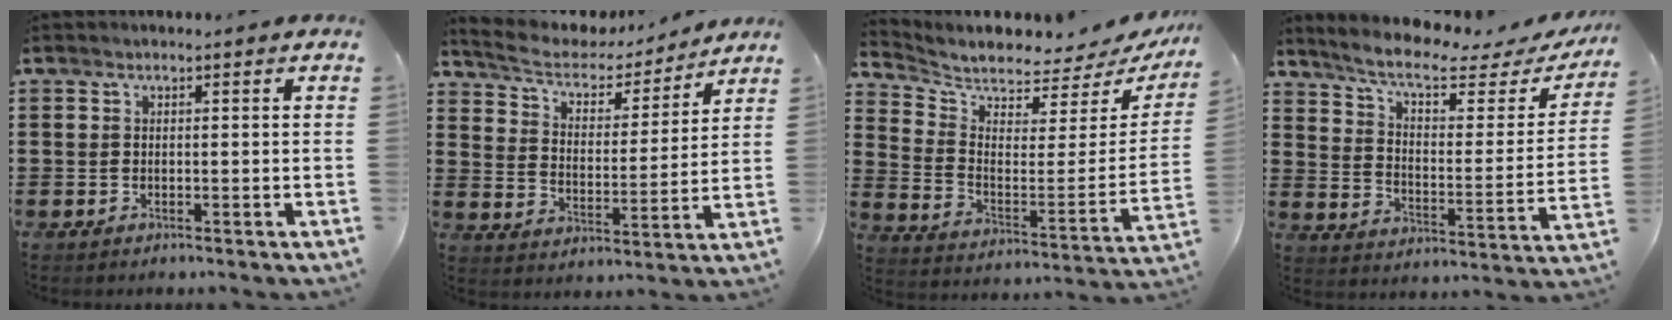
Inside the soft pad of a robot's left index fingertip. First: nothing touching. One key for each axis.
{"total": 5.3, "fx": 4.6, "fy": 1.8, "fz": 1.7, "tx": -0.061, "ty": -0.028, "tz": 0.073}
{"total": 4.3, "fx": 4.2, "fy": 0.3, "fz": 0.8, "tx": -0.045, "ty": -0.050, "tz": 0.066}
{"total": 7.5, "fx": 5.6, "fy": 1.4, "fz": 4.7, "tx": -0.108, "ty": -0.032, "tz": 0.091}